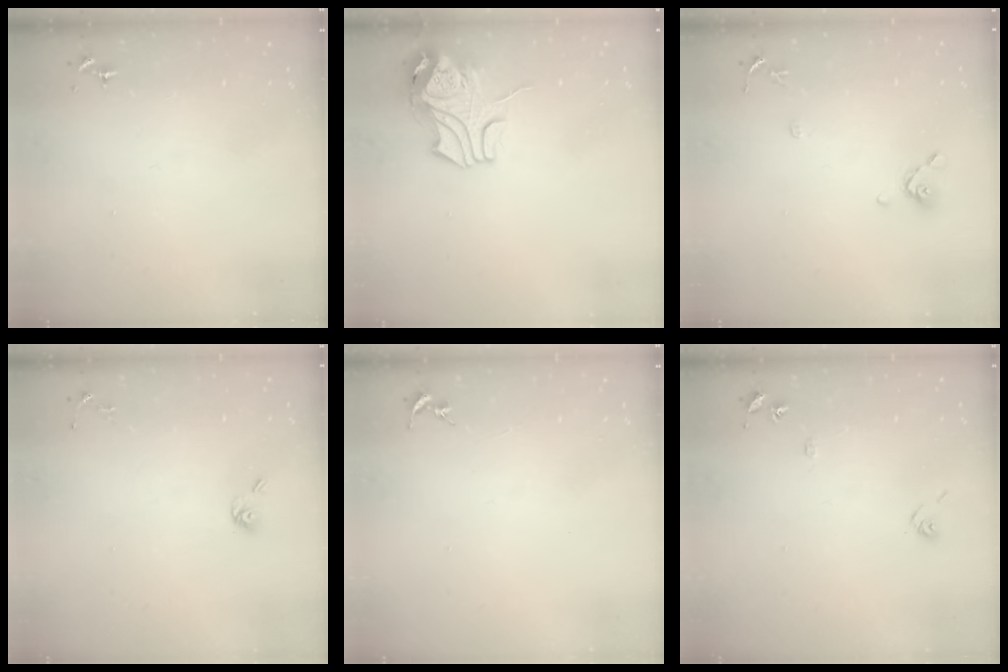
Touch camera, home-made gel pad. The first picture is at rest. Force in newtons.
{"total": 10.5, "press": 10.3, "slide": 1.7}
{"total": 8.3, "press": 8.0, "slide": 2.1}
{"total": 5.6, "press": 5.1, "slide": 2.3}
{"total": 0.0}
{"total": 7.2, "press": 7.2, "slide": 0.7}